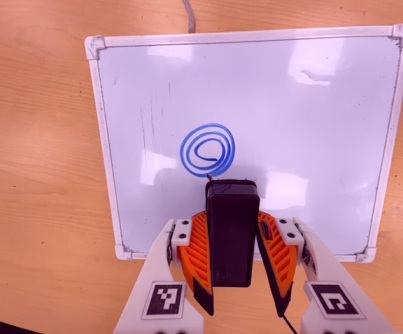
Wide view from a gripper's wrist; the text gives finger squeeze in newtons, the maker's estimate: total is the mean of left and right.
{"total": 6.5, "left": 5.0, "right": 8.0}